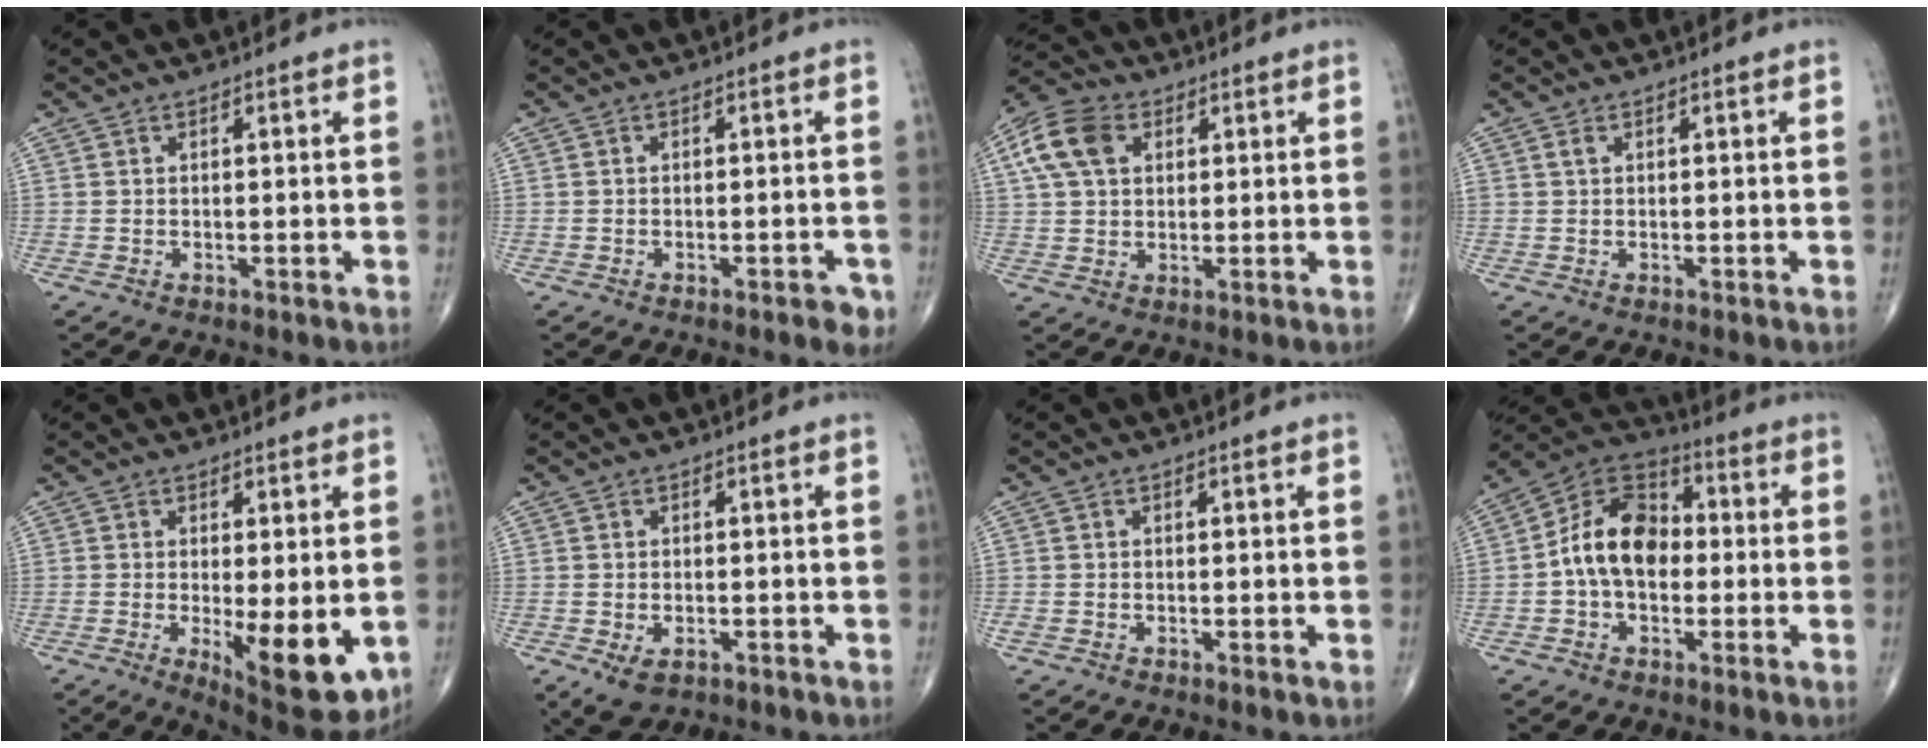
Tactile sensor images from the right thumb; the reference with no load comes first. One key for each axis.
{"total": 2.9, "fx": -1.6, "fy": 1.1, "fz": 2.1, "tx": -0.020, "ty": 0.007, "tz": -0.019}
{"total": 9.9, "fx": 3.2, "fy": 6.9, "fz": 6.3, "tx": -0.118, "ty": 0.012, "tz": 0.053}
{"total": 0.8, "fx": 0.3, "fy": 0.5, "fz": 0.5, "tx": -0.012, "ty": 0.006, "tz": 0.008}
{"total": 12.4, "fx": -2.5, "fy": 4.1, "fz": 11.4, "tx": -0.155, "ty": -0.027, "tz": -0.024}
{"total": 4.6, "fx": -1.8, "fy": 2.8, "fz": 3.1, "tx": -0.056, "ty": 0.002, "tz": -0.021}
{"total": 1.1, "fx": -0.5, "fy": 0.7, "fz": 0.7, "tx": -0.016, "ty": -0.002, "tz": -0.010}
{"total": 13.4, "fx": -0.6, "fy": 9.2, "fz": 9.6, "tx": -0.149, "ty": 0.037, "tz": -0.026}